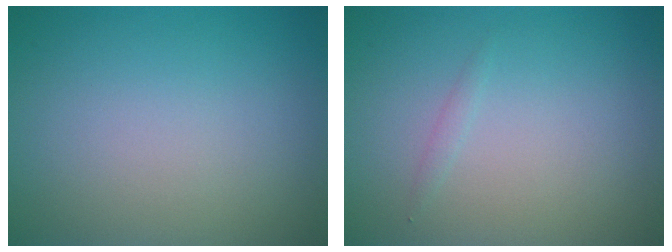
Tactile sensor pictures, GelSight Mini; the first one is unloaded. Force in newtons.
{"total": 0.5, "press": 0.5, "slide": 0.0}